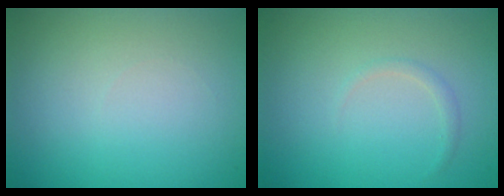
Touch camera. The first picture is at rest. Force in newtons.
{"total": 0.7, "press": 0.7, "slide": 0.1}